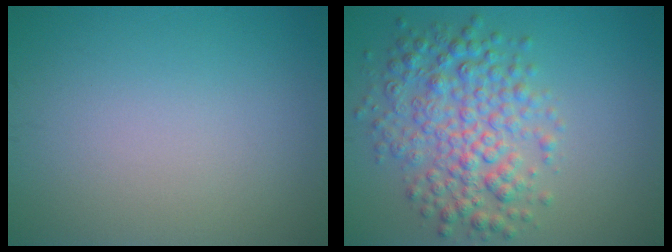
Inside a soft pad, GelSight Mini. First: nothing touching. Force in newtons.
{"total": 5.8, "press": 5.8, "slide": 0.0}